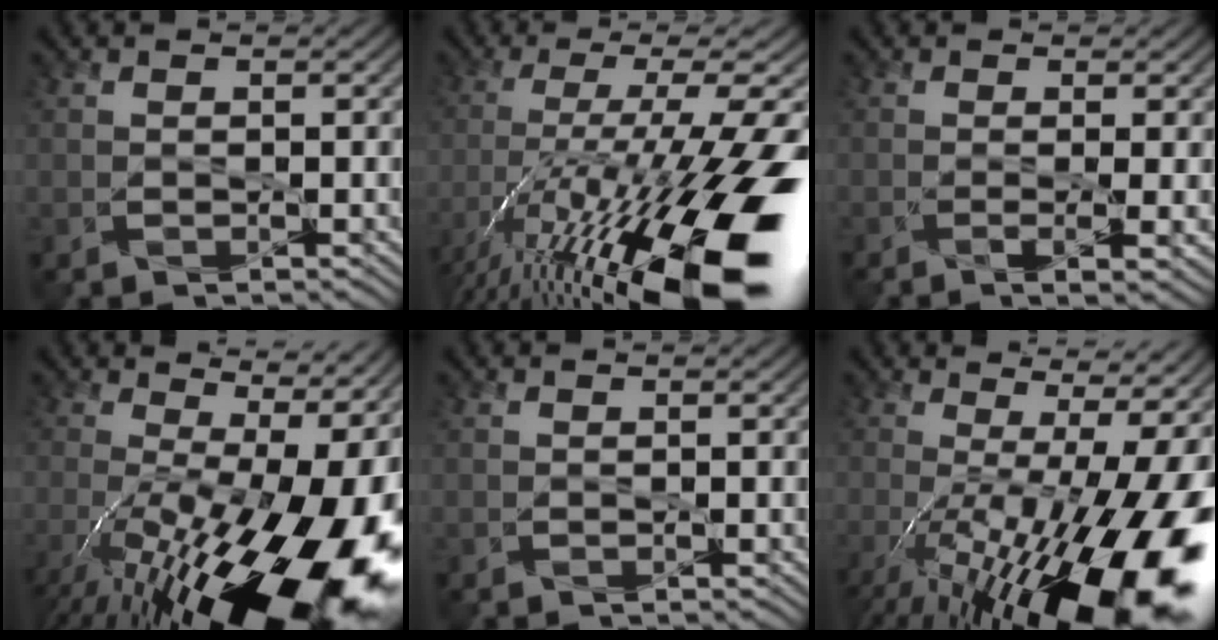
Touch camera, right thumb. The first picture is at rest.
{"total": 20.2, "force": [-9.2, 5.8, 17.0], "torque": [-0.298, -0.006, -0.165]}
{"total": 3.7, "force": [-0.6, 0.8, 3.6], "torque": [-0.068, -0.008, -0.011]}
{"total": 20.2, "force": [-5.0, 8.4, 17.7], "torque": [-0.272, -0.036, -0.066]}
{"total": 0.0}
{"total": 20.1, "force": [-5.7, 7.1, 17.9], "torque": [-0.268, -0.037, -0.078]}